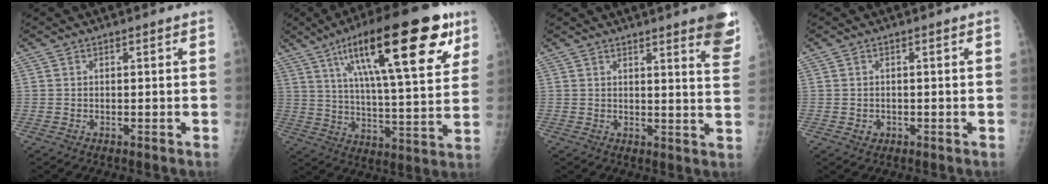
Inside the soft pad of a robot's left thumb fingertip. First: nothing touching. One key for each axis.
{"total": 27.0, "fx": 13.2, "fy": 7.6, "fz": 22.3, "tx": -0.326, "ty": -0.017, "tz": 0.209}
{"total": 10.1, "fx": 6.7, "fy": 1.3, "fz": 7.5, "tx": -0.067, "ty": -0.031, "tz": 0.065}
{"total": 1.3, "fx": -0.4, "fy": 1.2, "fz": 0.4, "tx": -0.002, "ty": 0.003, "tz": -0.001}